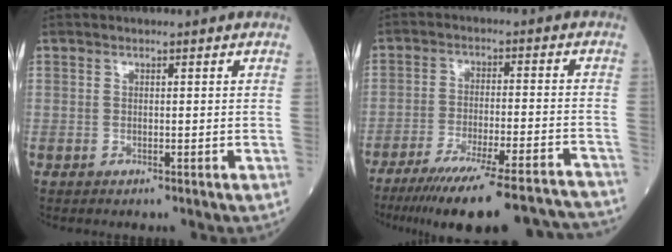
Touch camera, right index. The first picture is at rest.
{"total": 23.8, "force": [-21.2, 1.6, 10.6], "torque": [-0.103, -0.029, -0.291]}